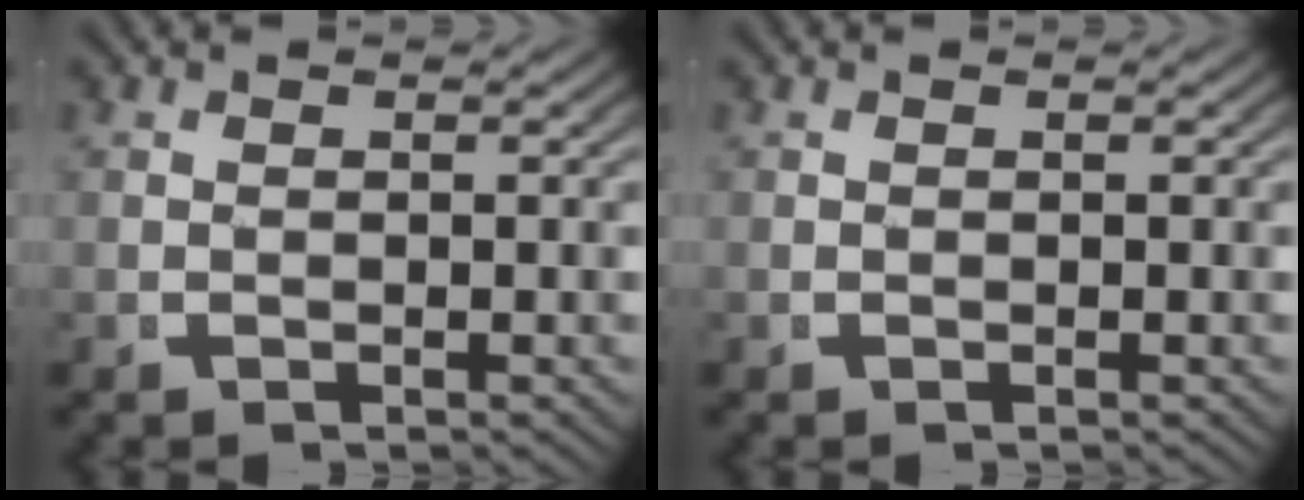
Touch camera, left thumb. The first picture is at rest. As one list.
[{"total": 0.0}]